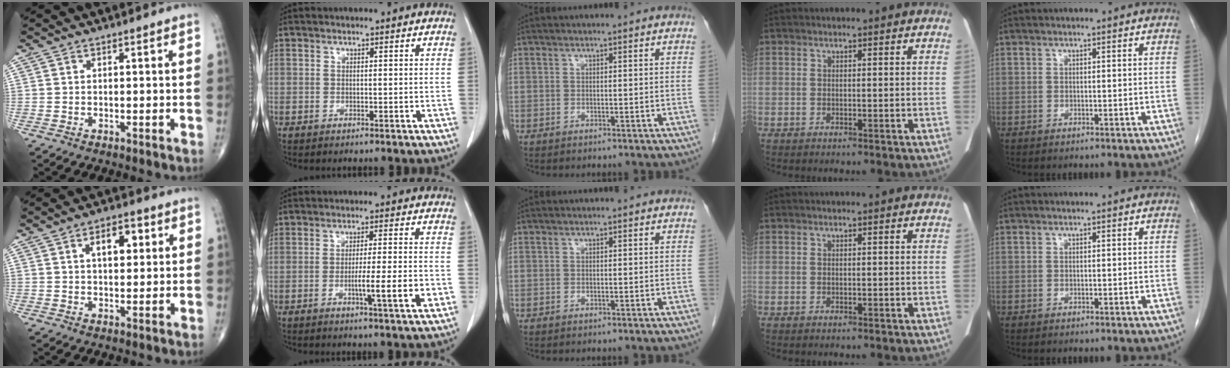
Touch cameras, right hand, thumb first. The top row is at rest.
{"thumb": {"total": 6.8, "force": [2.1, 3.7, 5.3], "torque": [-0.058, 0.002, 0.030]}, "index": {"total": 7.5, "force": [-2.2, -0.3, 7.2], "torque": [-0.110, -0.011, -0.036]}}